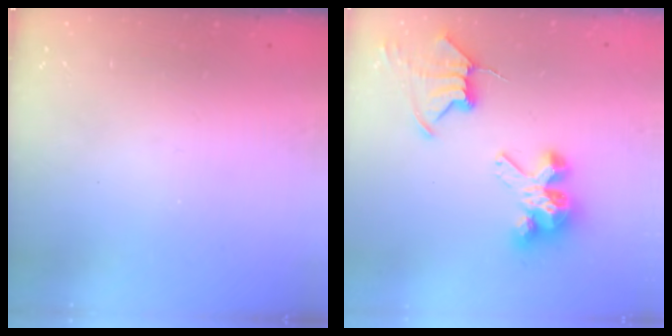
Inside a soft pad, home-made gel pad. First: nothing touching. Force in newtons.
{"total": 9.8, "press": 9.7, "slide": 1.2}